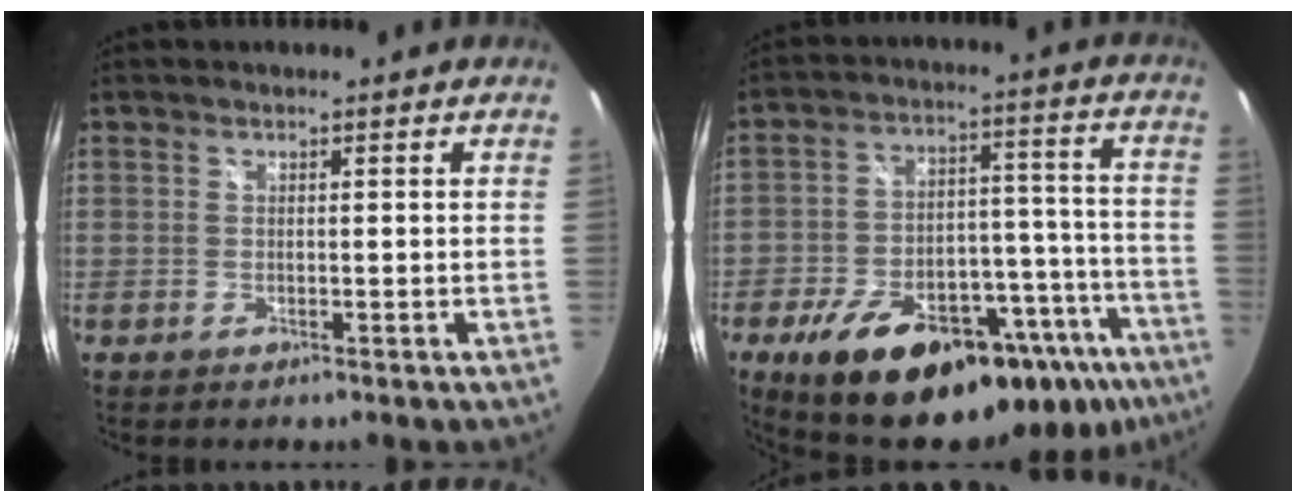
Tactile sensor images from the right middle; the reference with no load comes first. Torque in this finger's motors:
{"motor_torque": [1.48, -0.66, 0.43, 0.21]}